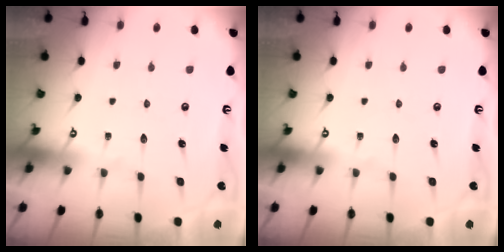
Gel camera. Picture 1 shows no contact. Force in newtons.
{"total": 0.0}